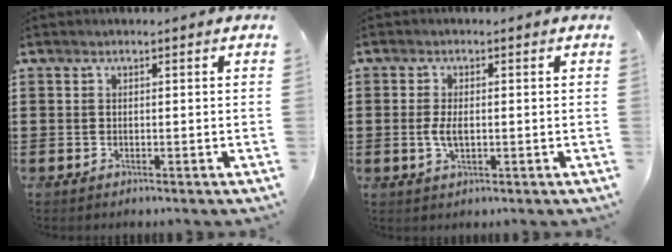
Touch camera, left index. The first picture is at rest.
{"total": 3.2, "force": [-0.2, 1.4, 2.9], "torque": [-0.069, -0.003, -0.009]}